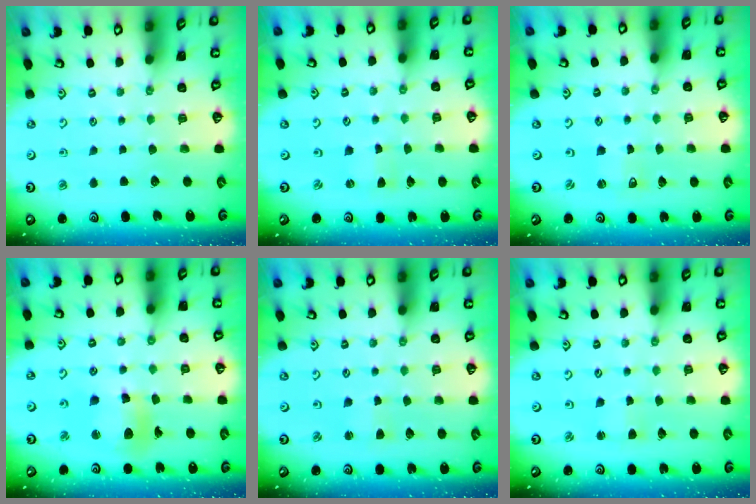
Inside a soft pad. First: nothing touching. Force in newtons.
{"total": 1.4, "press": 1.4, "slide": 0.2}
{"total": 2.3, "press": 2.2, "slide": 0.4}
{"total": 12.3, "press": 12.1, "slide": 2.2}
{"total": 2.1, "press": 2.1, "slide": 0.3}
{"total": 1.9, "press": 1.9, "slide": 0.2}